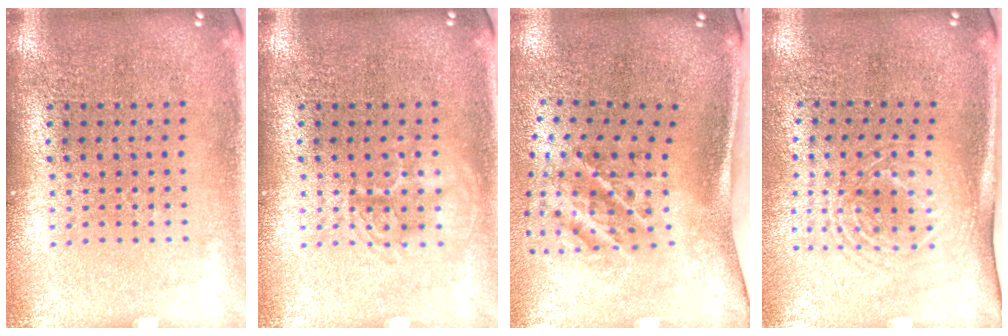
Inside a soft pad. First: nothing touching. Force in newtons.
{"total": 1.8, "press": 1.7, "slide": 0.2}
{"total": 2.4, "press": 1.3, "slide": 2.0}
{"total": 1.7, "press": 1.3, "slide": 1.1}